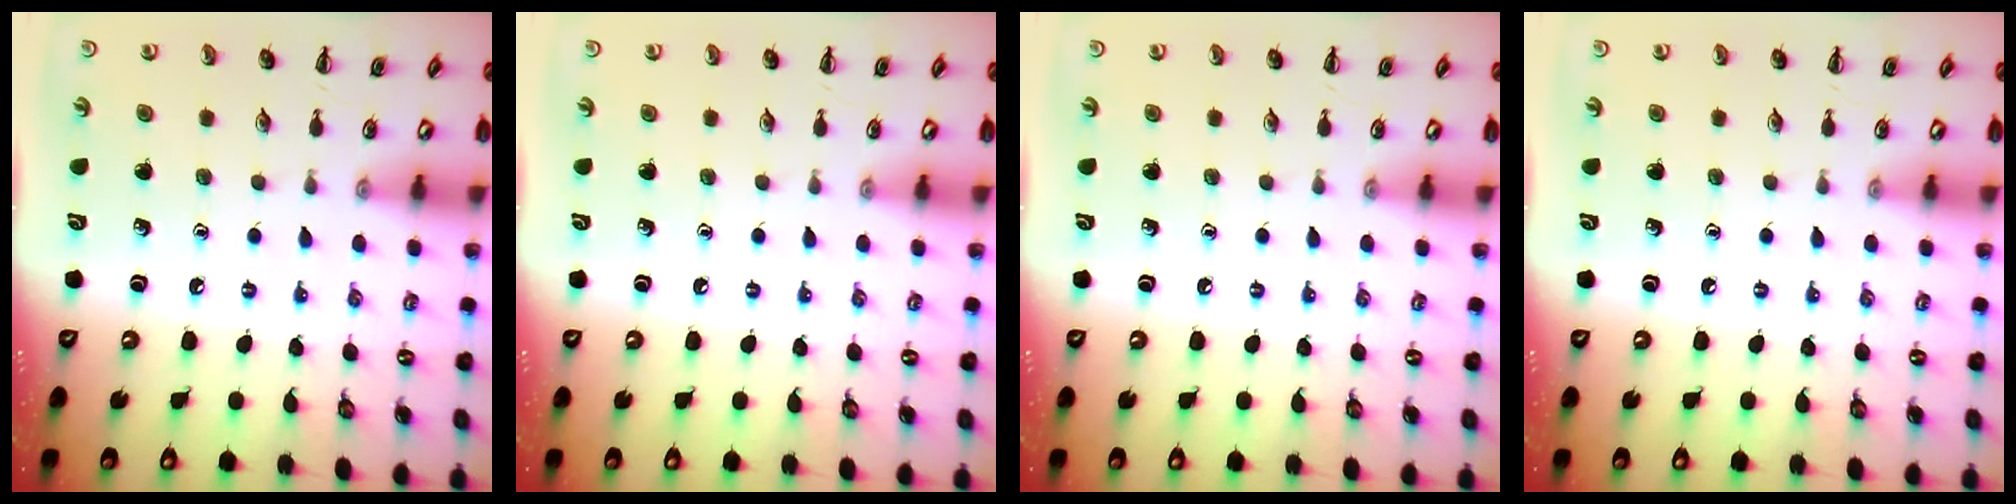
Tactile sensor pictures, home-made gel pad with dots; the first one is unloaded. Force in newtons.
{"total": 0.0}
{"total": 0.0}
{"total": 0.0}